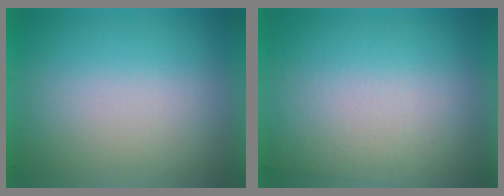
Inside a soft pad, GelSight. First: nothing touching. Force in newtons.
{"total": 2.9}